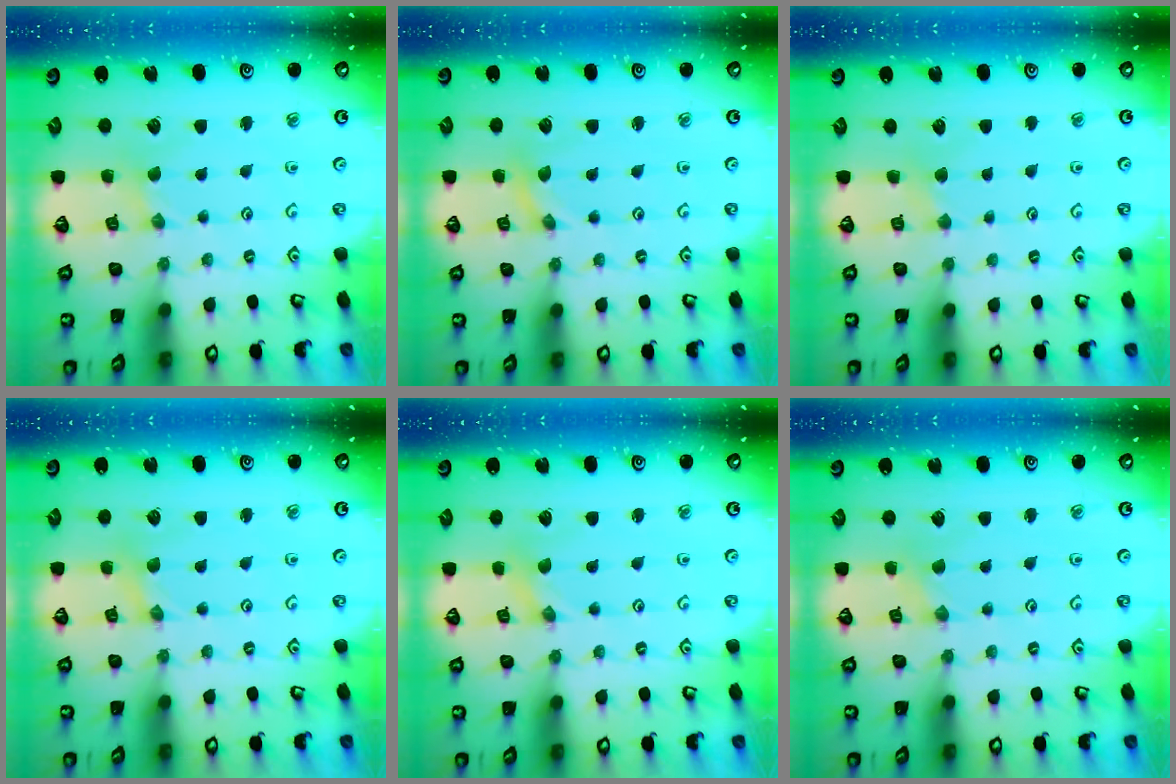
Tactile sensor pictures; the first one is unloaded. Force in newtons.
{"total": 0.0}
{"total": 2.2, "press": 2.2, "slide": 0.3}
{"total": 1.5, "press": 1.5, "slide": 0.3}
{"total": 0.0}
{"total": 0.0}